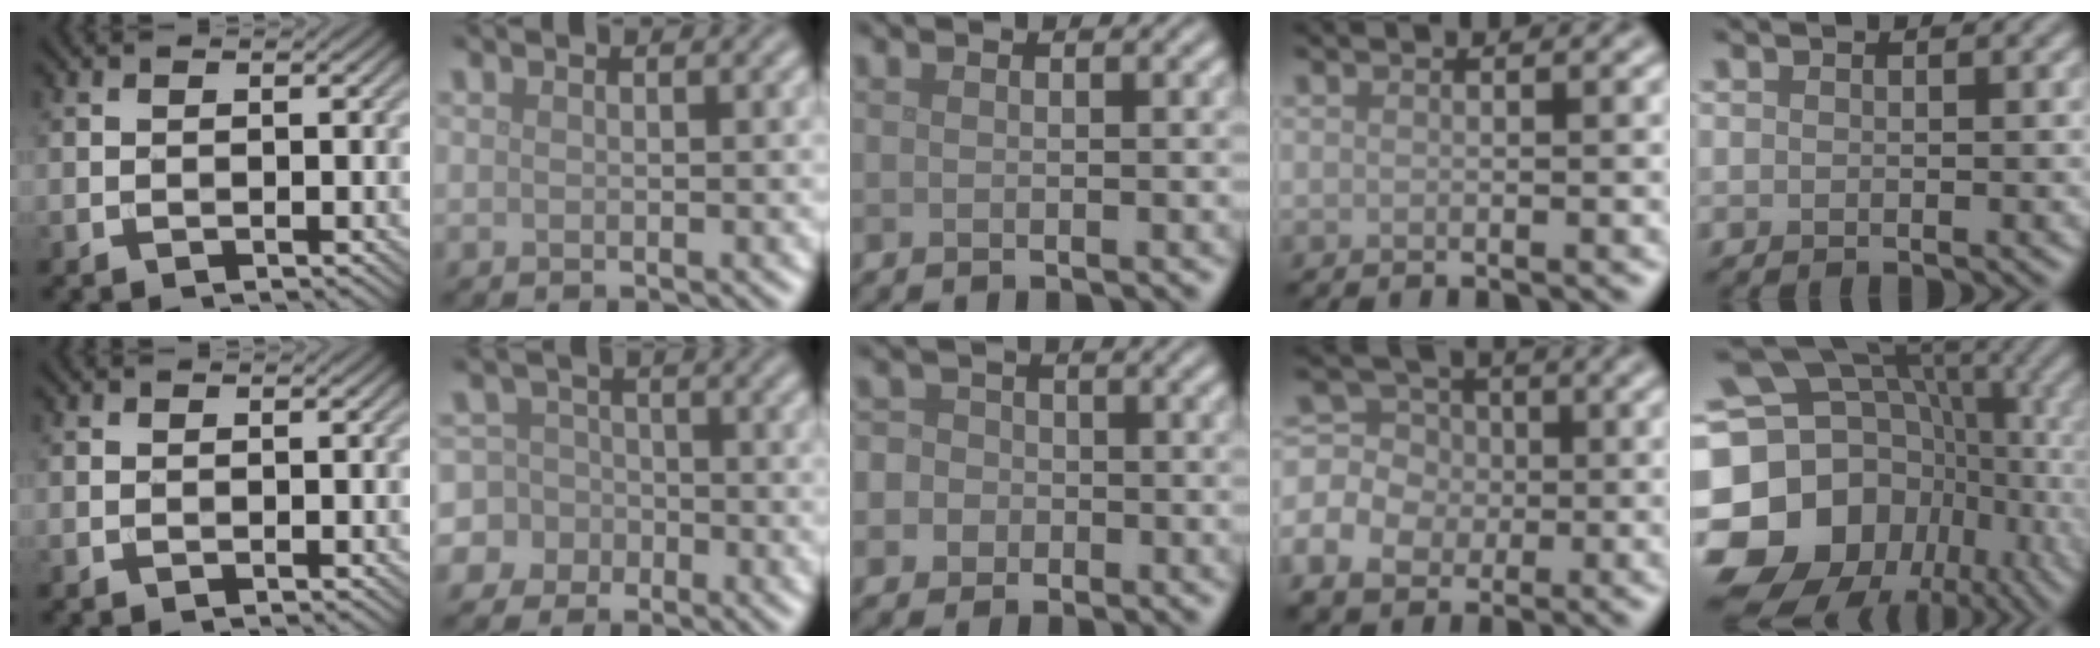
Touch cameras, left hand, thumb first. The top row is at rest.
{"index": {"total": 7.9, "force": [-2.6, 7.4, 1.0], "torque": [-0.028, 0.006, -0.089]}, "middle": {"total": 5.9, "force": [-1.5, 5.5, 1.4], "torque": [-0.020, 0.012, -0.060]}, "ring": {"total": 5.5, "force": [-1.1, 4.7, 2.5], "torque": [-0.041, 0.009, -0.029]}, "little": {"total": 19.1, "force": [-4.0, 15.1, 11.0], "torque": [-0.218, 0.008, -0.055]}}